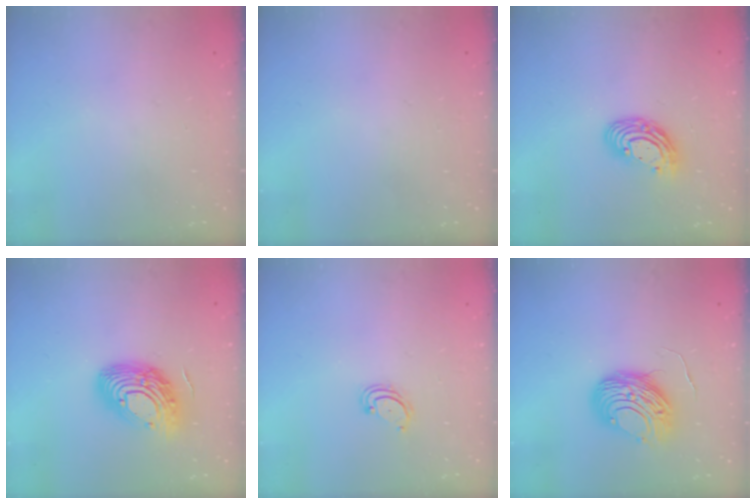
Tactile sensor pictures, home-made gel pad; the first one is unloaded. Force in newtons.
{"total": 0.0}
{"total": 9.9, "press": 9.9, "slide": 0.8}
{"total": 15.8, "press": 15.8, "slide": 1.1}
{"total": 2.8, "press": 2.8, "slide": 0.3}
{"total": 10.0, "press": 10.0, "slide": 0.9}